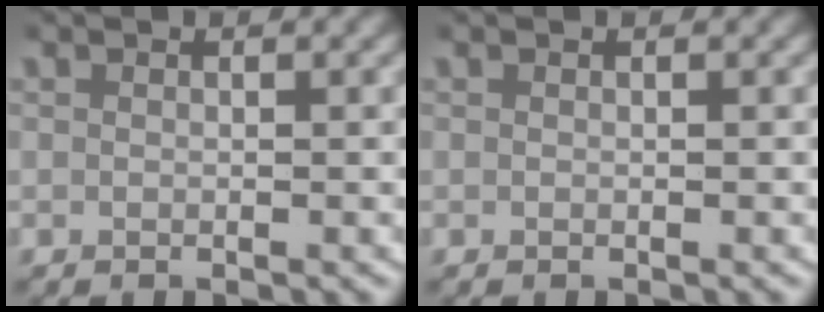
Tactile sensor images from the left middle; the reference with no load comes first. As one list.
[{"total": 0.0}]